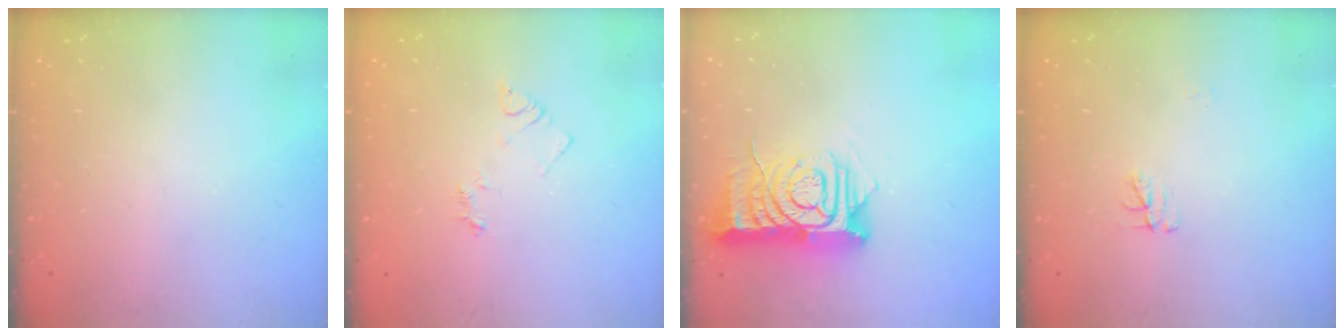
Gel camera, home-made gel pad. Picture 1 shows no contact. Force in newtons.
{"total": 3.9, "press": 3.8, "slide": 0.4}
{"total": 13.0, "press": 13.0, "slide": 1.1}
{"total": 3.9, "press": 3.9, "slide": 0.2}